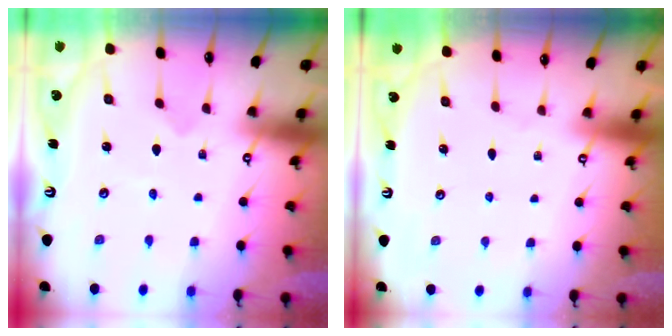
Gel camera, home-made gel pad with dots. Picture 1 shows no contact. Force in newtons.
{"total": 0.0}